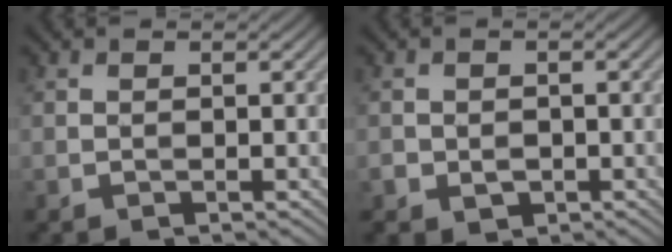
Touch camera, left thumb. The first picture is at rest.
{"total": 2.2, "force": [-0.8, 1.8, 1.1], "torque": [-0.023, -0.011, -0.015]}